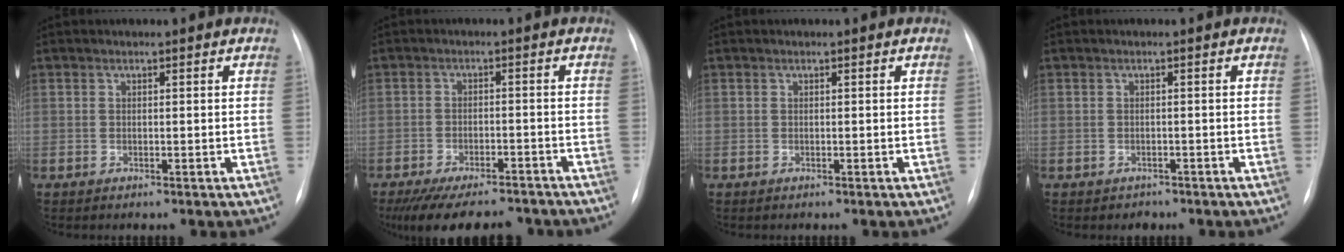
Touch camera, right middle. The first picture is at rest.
{"total": 14.1, "force": [-12.2, 3.8, 5.8], "torque": [-0.117, -0.009, -0.169]}
{"total": 0.0}
{"total": 1.3, "force": [-0.9, 0.9, 0.0], "torque": [-0.005, 0.003, -0.011]}